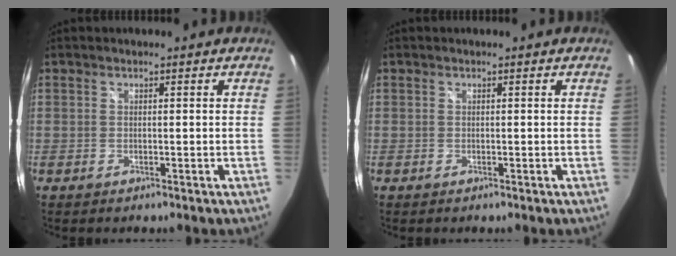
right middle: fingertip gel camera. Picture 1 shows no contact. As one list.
[{"total": 0.0}]